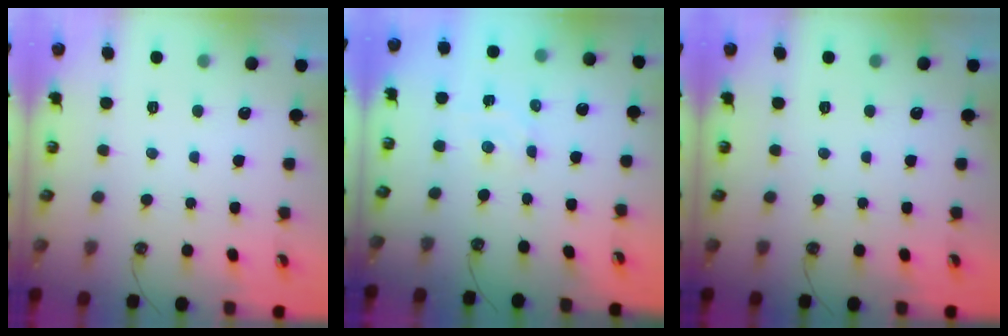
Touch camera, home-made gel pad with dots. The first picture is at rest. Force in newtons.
{"total": 3.2, "press": 3.2, "slide": 0.4}
{"total": 0.0}